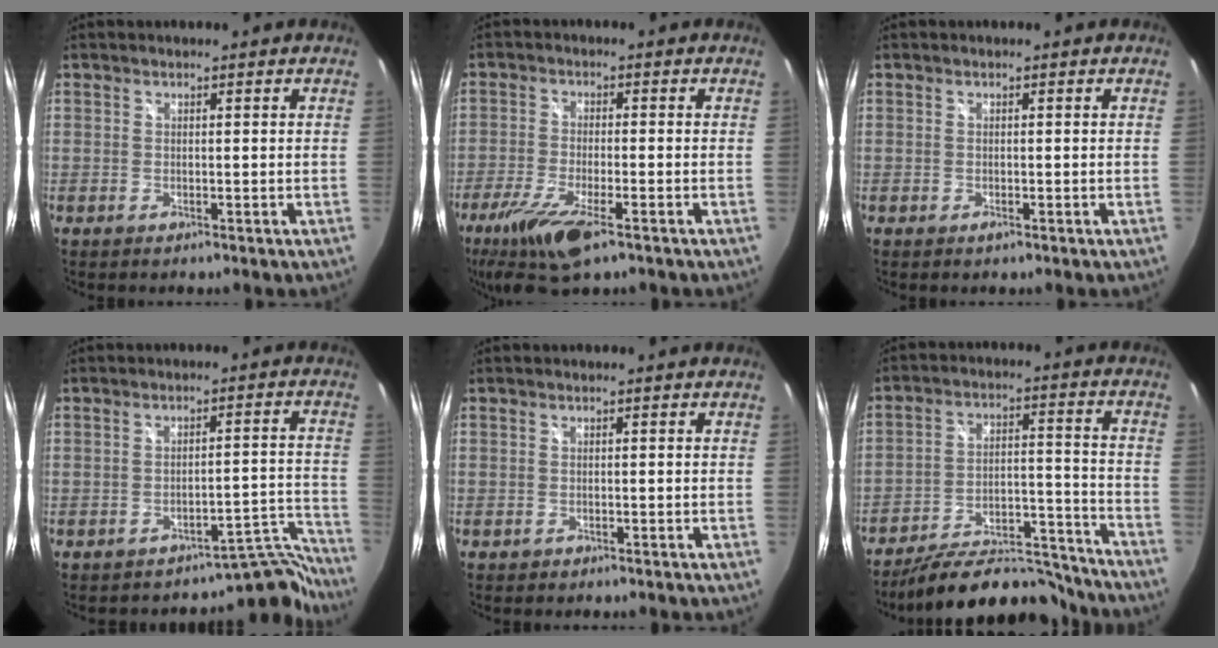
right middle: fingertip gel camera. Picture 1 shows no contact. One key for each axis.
{"total": 10.9, "fx": -6.8, "fy": 2.8, "fz": 8.0, "tx": -0.181, "ty": -0.038, "tz": -0.127}
{"total": 0.5, "fx": -0.3, "fy": 0.3, "fz": 0.3, "tx": -0.005, "ty": -0.003, "tz": -0.007}
{"total": 9.3, "fx": -9.2, "fy": 1.7, "fz": 0.3, "tx": 0.029, "ty": 0.055, "tz": -0.122}
{"total": 0.7, "fx": -0.5, "fy": 0.4, "fz": 0.2, "tx": -0.007, "ty": 0.000, "tz": -0.006}
{"total": 18.0, "fx": -16.2, "fy": 5.1, "fz": 6.0, "tx": -0.100, "ty": 0.024, "tz": -0.219}